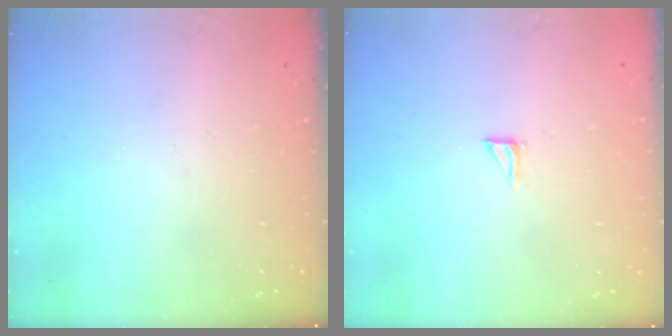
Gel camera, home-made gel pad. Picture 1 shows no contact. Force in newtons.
{"total": 3.3, "press": 3.3, "slide": 0.3}